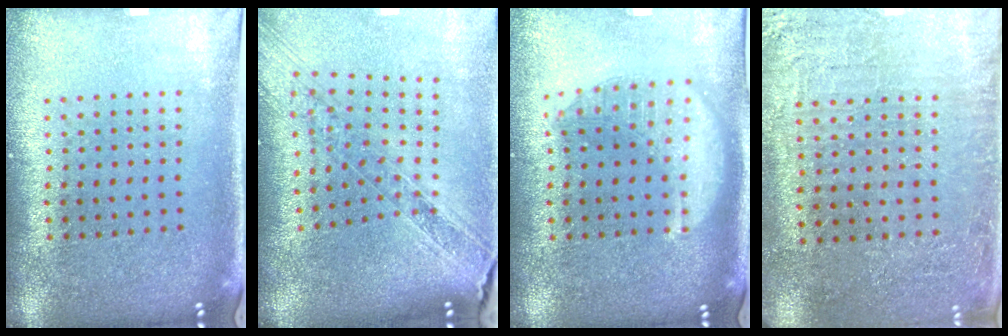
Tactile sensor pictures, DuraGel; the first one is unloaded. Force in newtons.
{"total": 1.7, "press": 1.5, "slide": 0.8}
{"total": 2.1, "press": 2.1, "slide": 0.1}
{"total": 3.0, "press": 3.0, "slide": 0.3}